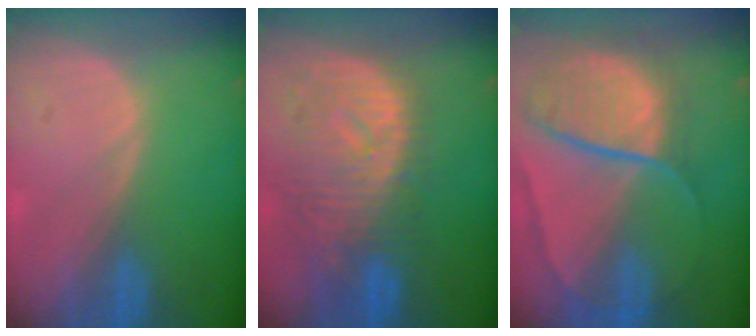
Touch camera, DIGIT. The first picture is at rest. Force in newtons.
{"total": 11.0, "press": 9.8, "slide": 5.1}
{"total": 10.6, "press": 8.8, "slide": 6.0}